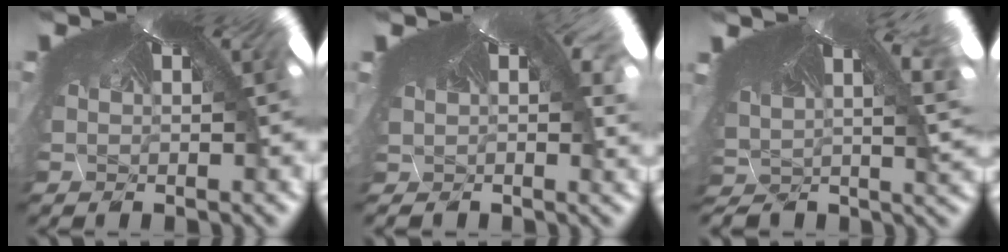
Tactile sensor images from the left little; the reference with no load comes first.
{"total": 0.9, "force": [-0.5, 0.3, 0.7], "torque": [-0.022, -0.005, 0.011]}
{"total": 2.0, "force": [-1.5, -1.0, -0.8], "torque": [-0.012, -0.021, -0.002]}